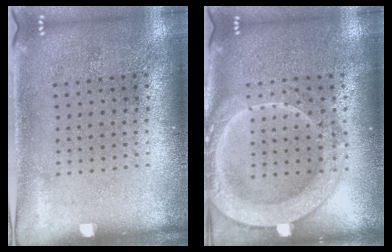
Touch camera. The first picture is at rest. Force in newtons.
{"total": 2.2, "press": 2.2, "slide": 0.3}